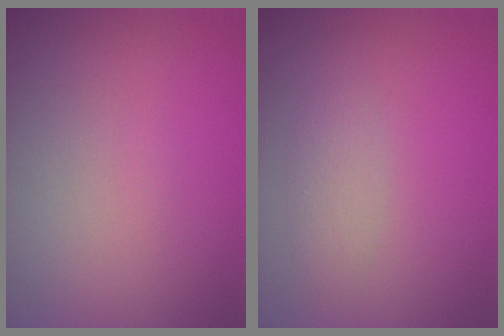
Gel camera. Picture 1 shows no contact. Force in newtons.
{"total": 1.6, "press": 1.6, "slide": 0.1}